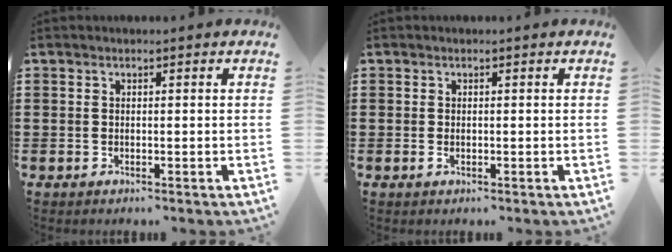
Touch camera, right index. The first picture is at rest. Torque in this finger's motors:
{"motor_torque": [0.92, 0.79, 0.05, 0.00]}